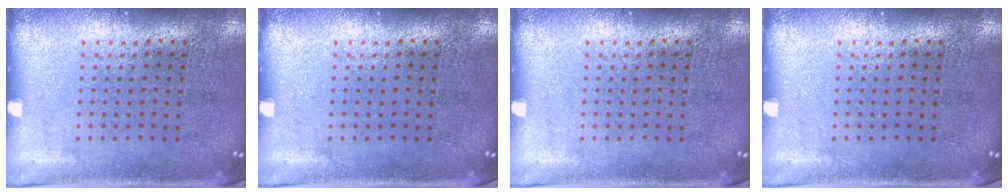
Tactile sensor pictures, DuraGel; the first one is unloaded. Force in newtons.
{"total": 0.0}
{"total": 0.0}
{"total": 0.0}